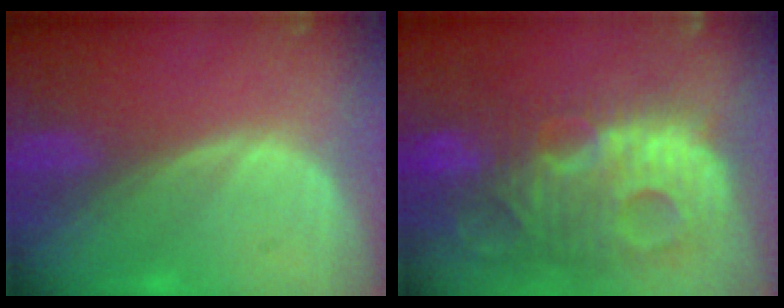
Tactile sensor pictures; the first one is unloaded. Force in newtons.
{"total": 14.0, "press": 12.1, "slide": 7.2}